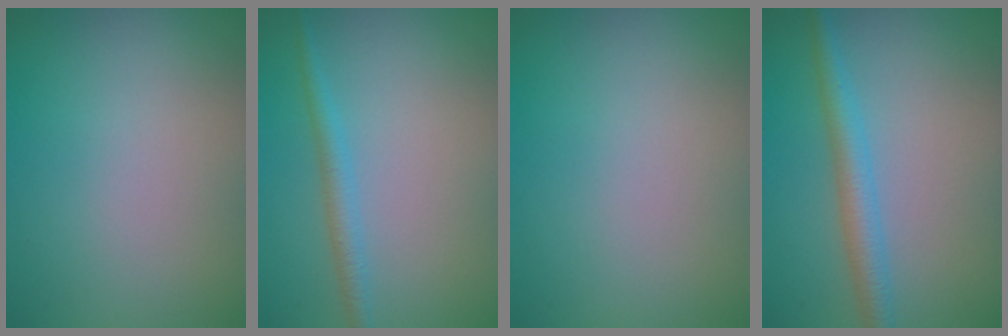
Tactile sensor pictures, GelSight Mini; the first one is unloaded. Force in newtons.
{"total": 1.9, "press": 1.9, "slide": 0.1}
{"total": 0.0}
{"total": 3.0, "press": 3.0, "slide": 0.1}